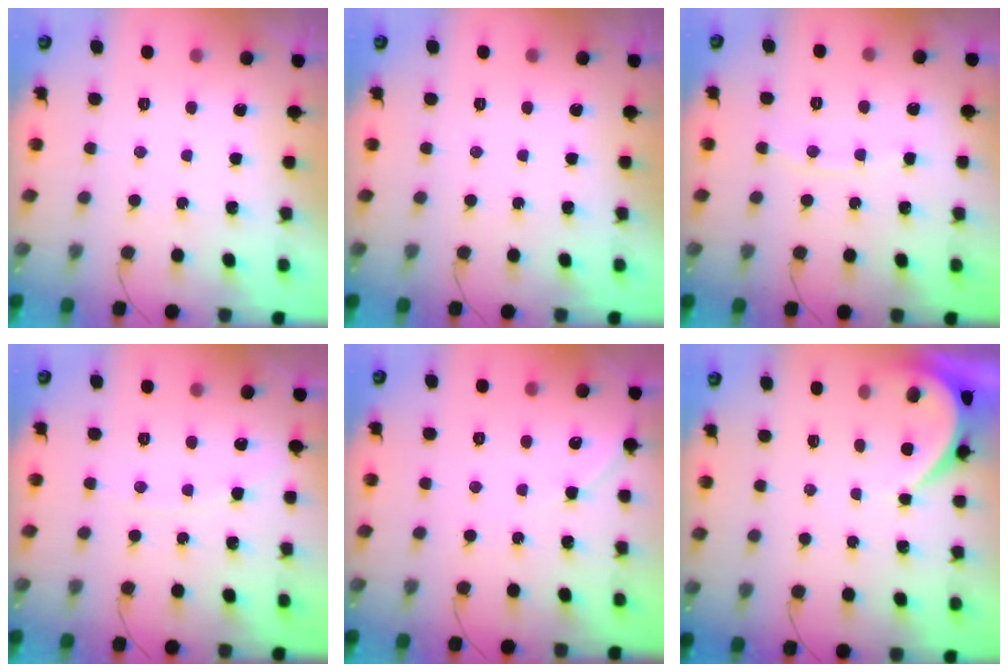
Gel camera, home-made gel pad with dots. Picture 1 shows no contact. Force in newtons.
{"total": 0.0}
{"total": 4.2, "press": 4.2, "slide": 0.7}
{"total": 4.6, "press": 4.5, "slide": 0.6}
{"total": 2.9, "press": 2.9, "slide": 0.4}
{"total": 4.0, "press": 3.9, "slide": 0.6}